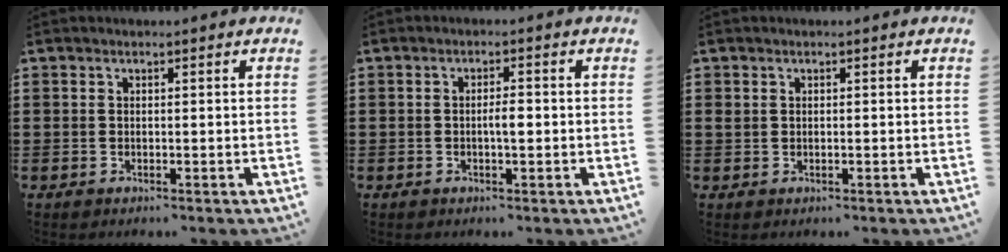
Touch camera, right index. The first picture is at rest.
{"total": 2.3, "force": [-0.3, 0.6, 2.2], "torque": [-0.042, 0.002, -0.006]}
{"total": 0.6, "force": [0.3, 0.5, 0.2], "torque": [-0.006, 0.004, 0.004]}